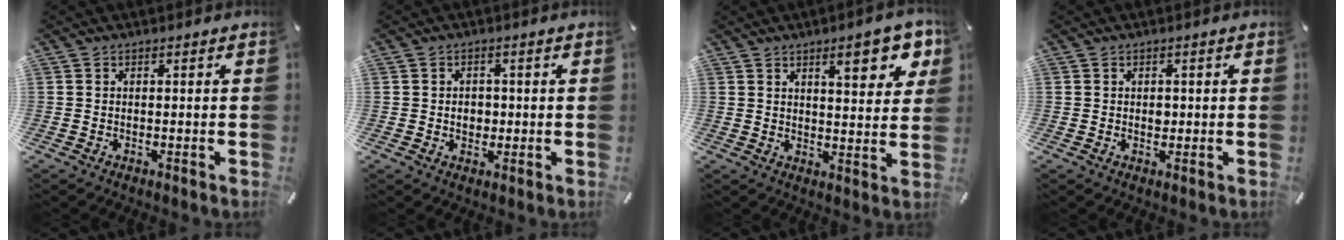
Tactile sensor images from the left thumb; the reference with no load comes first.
{"total": 3.1, "force": [-0.1, 2.6, 1.7], "torque": [-0.018, -0.003, -0.008]}
{"total": 11.1, "force": [5.9, 3.7, 8.6], "torque": [-0.112, -0.024, 0.092]}
{"total": 1.5, "force": [0.0, 1.2, 0.9], "torque": [-0.011, 0.000, -0.003]}